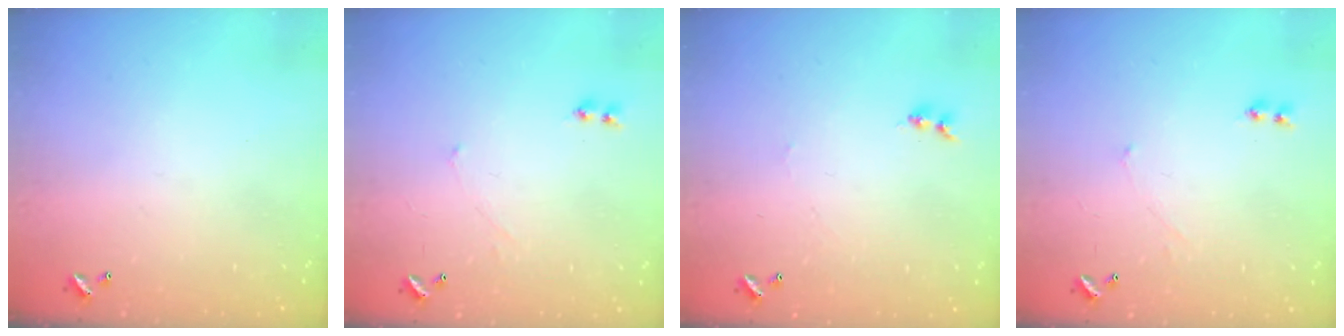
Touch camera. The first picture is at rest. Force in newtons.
{"total": 2.4, "press": 2.3, "slide": 0.5}
{"total": 1.1, "press": 0.9, "slide": 0.5}
{"total": 2.4, "press": 2.3, "slide": 0.5}